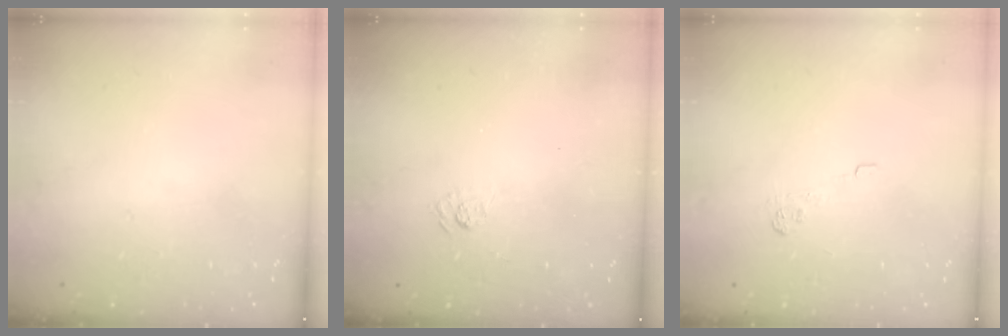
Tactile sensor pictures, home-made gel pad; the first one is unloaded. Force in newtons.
{"total": 3.9, "press": 3.6, "slide": 1.4}
{"total": 7.1, "press": 6.9, "slide": 1.5}